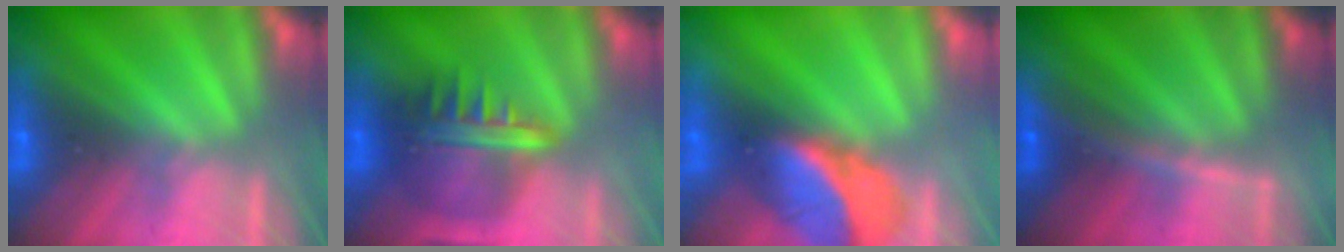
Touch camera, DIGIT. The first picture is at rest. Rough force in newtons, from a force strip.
{"total": 8.3}
{"total": 2.6}
{"total": 3.1}